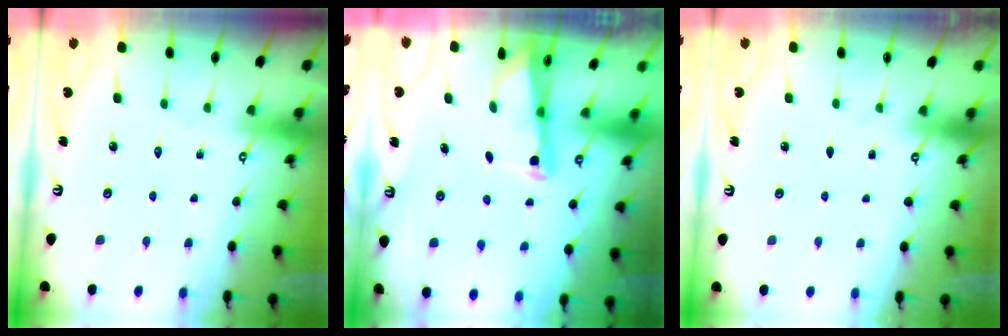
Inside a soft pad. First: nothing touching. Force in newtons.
{"total": 2.6, "press": 2.6, "slide": 0.2}
{"total": 0.9, "press": 0.9, "slide": 0.1}